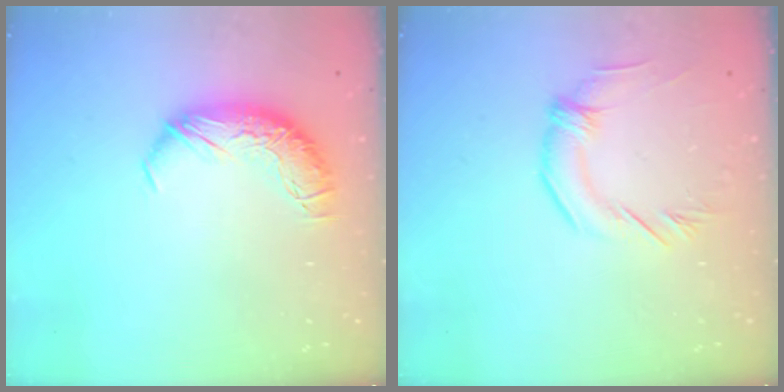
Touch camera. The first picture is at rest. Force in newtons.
{"total": 1.3, "press": 1.3, "slide": 0.4}